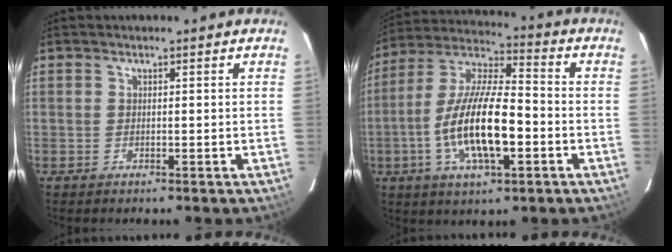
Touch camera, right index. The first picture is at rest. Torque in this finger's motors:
{"motor_torque": [0.74, -0.44, 1.05, 0.21]}